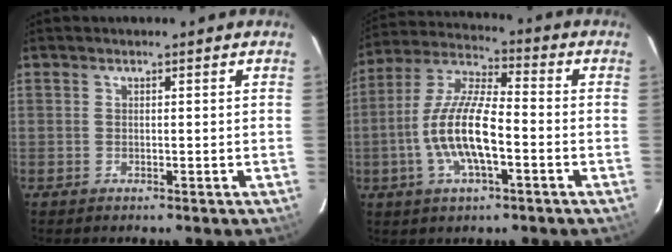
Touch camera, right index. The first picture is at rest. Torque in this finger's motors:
{"motor_torque": [1.93, -0.21, 1.05, 0.21]}